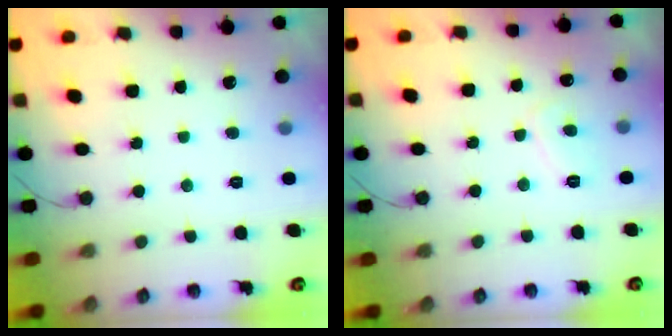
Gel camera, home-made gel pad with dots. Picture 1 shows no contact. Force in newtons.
{"total": 3.8, "press": 3.7, "slide": 0.5}